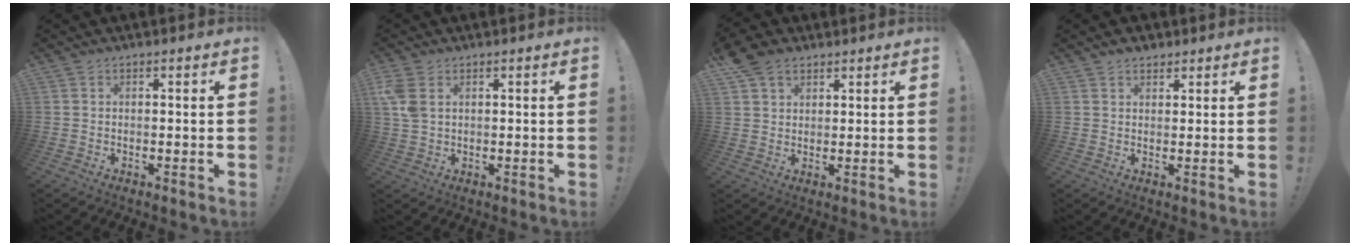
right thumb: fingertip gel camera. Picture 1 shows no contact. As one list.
[{"total": 5.9, "force": [2.2, 3.9, 3.9], "torque": [-0.087, -0.002, 0.043]}, {"total": 7.4, "force": [4.6, 4.9, 2.9], "torque": [-0.049, -0.015, 0.092]}, {"total": 2.9, "force": [2.0, 2.0, 0.5], "torque": [-0.005, -0.007, 0.037]}]